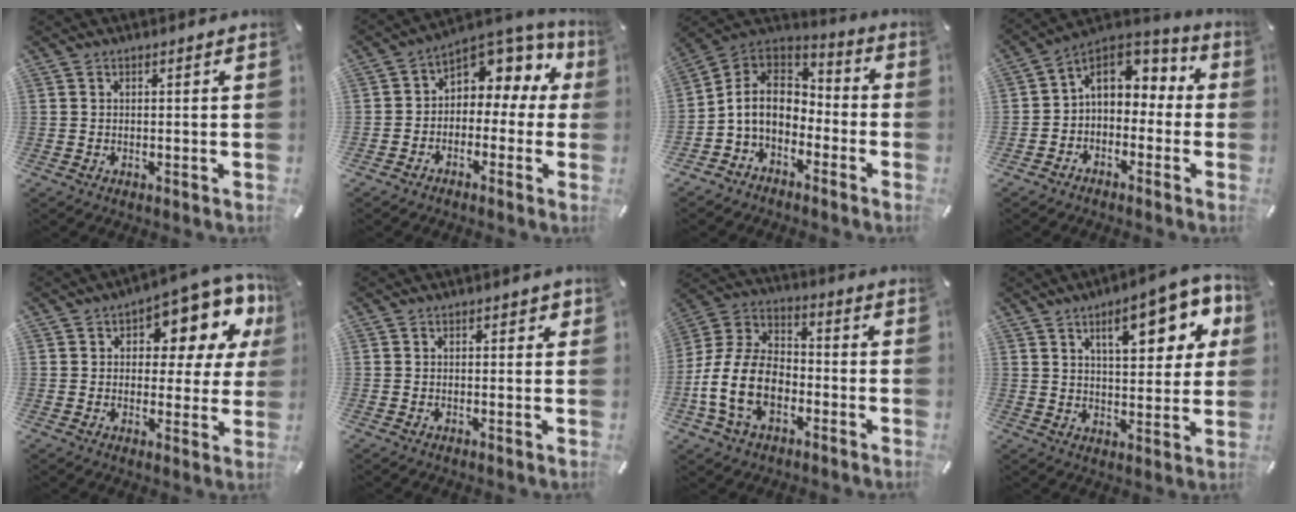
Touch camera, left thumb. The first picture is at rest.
{"total": 6.8, "force": [2.3, 5.7, 2.9], "torque": [-0.049, -0.023, 0.042]}
{"total": 9.3, "force": [-3.5, 7.4, 4.4], "torque": [-0.121, 0.011, -0.069]}
{"total": 7.4, "force": [0.9, 6.4, 3.5], "torque": [-0.058, 0.003, 0.018]}
{"total": 12.3, "force": [6.3, 6.5, 8.3], "torque": [-0.101, -0.052, 0.106]}
{"total": 1.1, "force": [0.0, 0.8, 0.8], "torque": [-0.006, 0.003, -0.003]}
{"total": 14.9, "force": [-5.1, 10.0, 9.8], "torque": [-0.226, 0.020, -0.097]}
{"total": 16.0, "force": [7.3, 6.6, 12.5], "torque": [-0.168, -0.021, 0.113]}